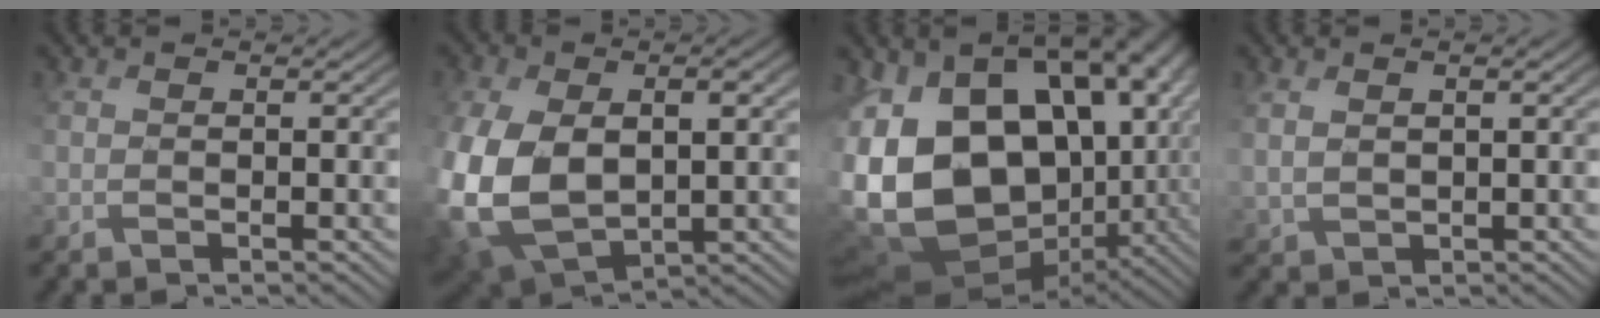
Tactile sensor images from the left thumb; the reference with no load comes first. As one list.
[{"total": 13.9, "force": [0.0, 9.4, 10.3], "torque": [-0.266, -0.017, 0.019]}, {"total": 20.0, "force": [0.2, 14.5, 13.7], "torque": [-0.259, -0.031, 0.049]}, {"total": 1.8, "force": [1.7, 0.5, 0.4], "torque": [-0.010, 0.009, 0.038]}]